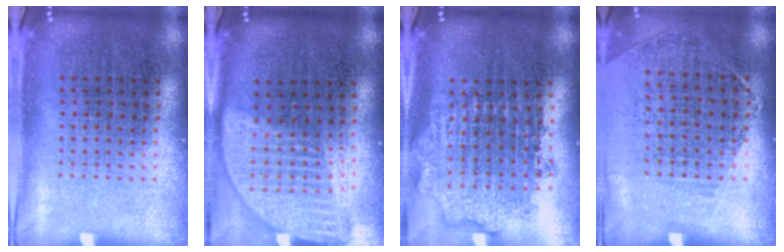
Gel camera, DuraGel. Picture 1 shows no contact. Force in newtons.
{"total": 2.0, "press": 1.6, "slide": 1.1}
{"total": 1.9, "press": 1.5, "slide": 1.2}
{"total": 1.2, "press": 1.0, "slide": 0.7}